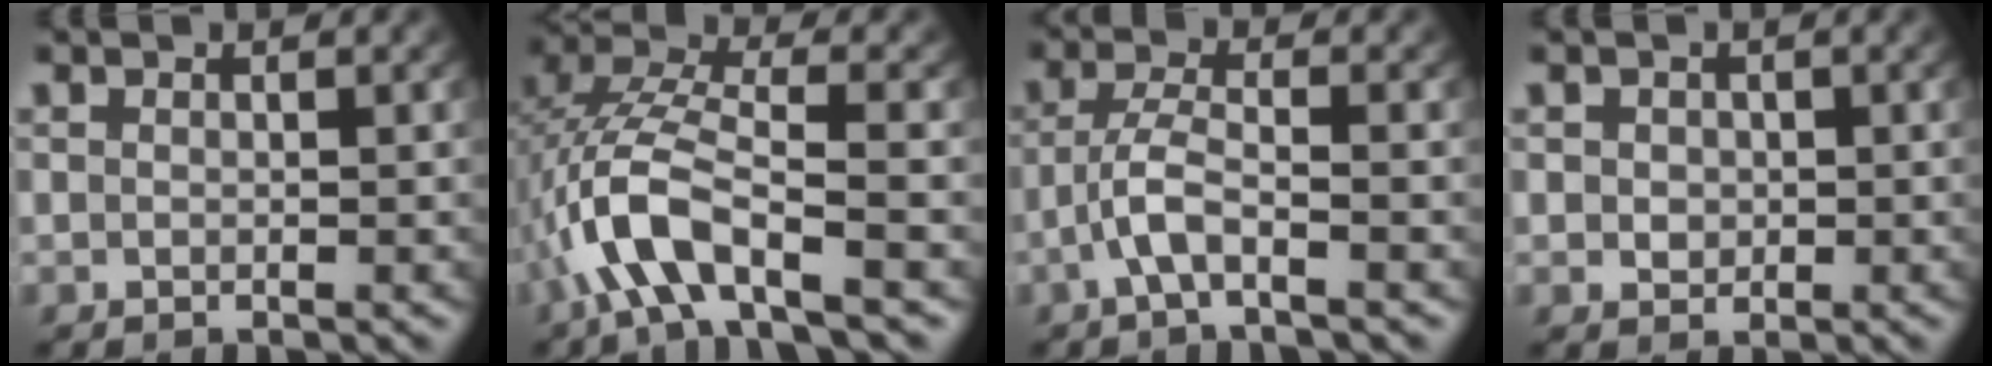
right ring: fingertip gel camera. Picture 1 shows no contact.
{"total": 6.1, "force": [-1.3, 3.1, 5.1], "torque": [-0.141, -0.018, -0.013]}
{"total": 2.9, "force": [-1.6, 0.5, 2.4], "torque": [-0.059, -0.008, -0.023]}
{"total": 1.7, "force": [0.1, 1.6, 0.7], "torque": [-0.015, -0.009, 0.008]}